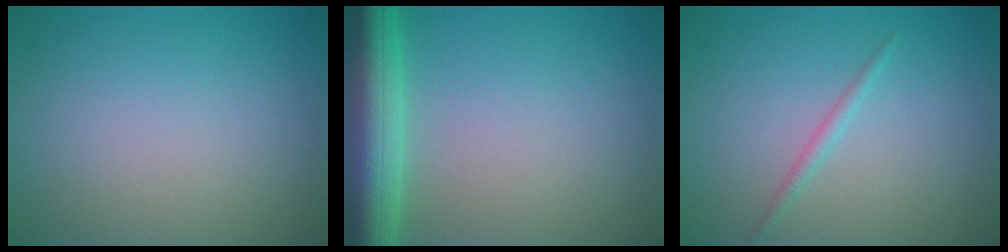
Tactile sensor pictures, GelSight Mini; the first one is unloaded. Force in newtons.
{"total": 8.1, "press": 8.1, "slide": 0.4}
{"total": 1.0, "press": 1.0, "slide": 0.0}